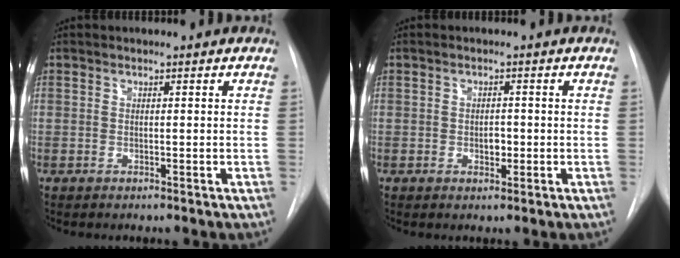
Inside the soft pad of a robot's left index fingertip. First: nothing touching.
{"total": 1.7, "force": [-0.4, 1.1, 1.3], "torque": [-0.017, 0.003, -0.004]}